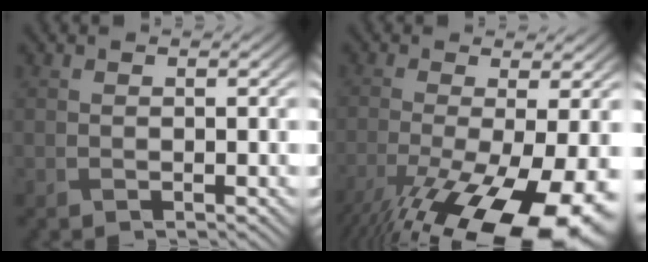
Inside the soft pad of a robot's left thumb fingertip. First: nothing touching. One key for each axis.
{"total": 16.0, "fx": -8.4, "fy": 4.9, "fz": 12.6, "tx": -0.242, "ty": -0.031, "tz": -0.125}